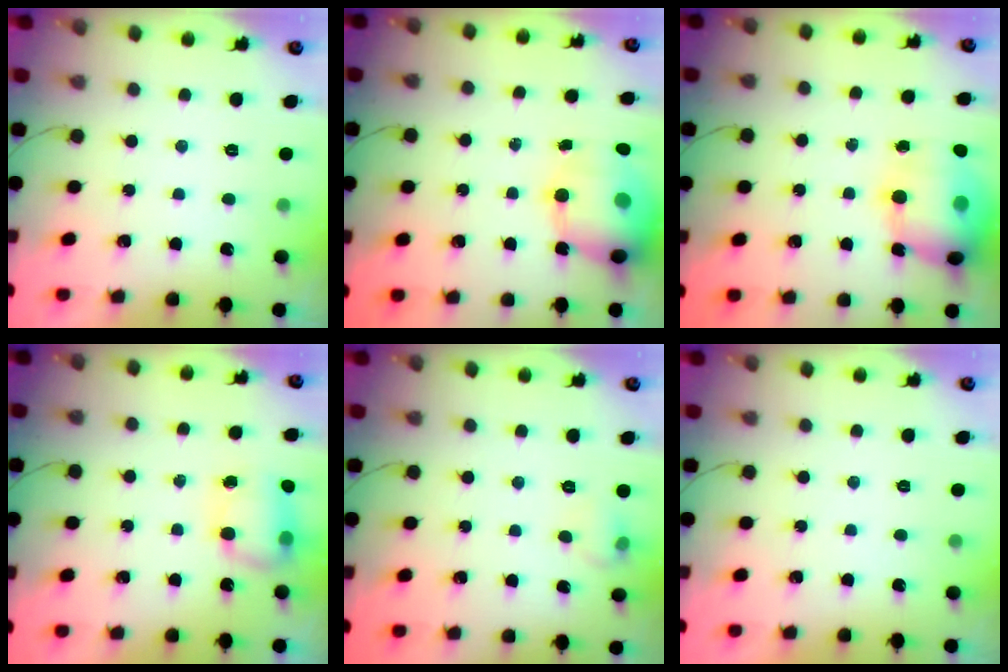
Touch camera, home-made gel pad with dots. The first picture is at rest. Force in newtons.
{"total": 15.4, "press": 14.8, "slide": 4.0}
{"total": 16.5, "press": 16.1, "slide": 4.0}
{"total": 7.7, "press": 7.7, "slide": 0.9}
{"total": 6.0, "press": 5.8, "slide": 1.4}
{"total": 0.0}